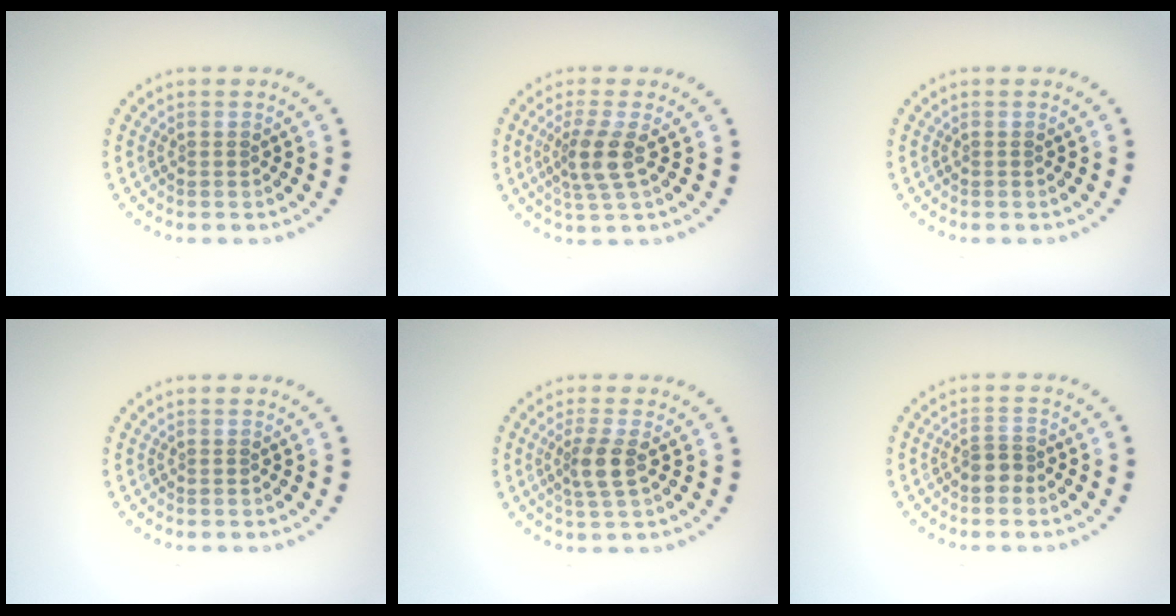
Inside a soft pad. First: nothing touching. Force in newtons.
{"total": 2.8, "press": 2.3, "slide": 1.7}
{"total": 0.0}
{"total": 0.0}
{"total": 2.3, "press": 2.0, "slide": 1.3}
{"total": 1.9, "press": 1.6, "slide": 0.9}